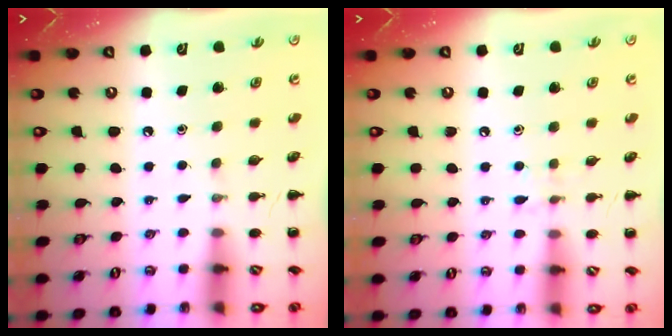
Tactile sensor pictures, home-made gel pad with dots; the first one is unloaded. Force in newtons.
{"total": 5.4, "press": 5.2, "slide": 1.6}